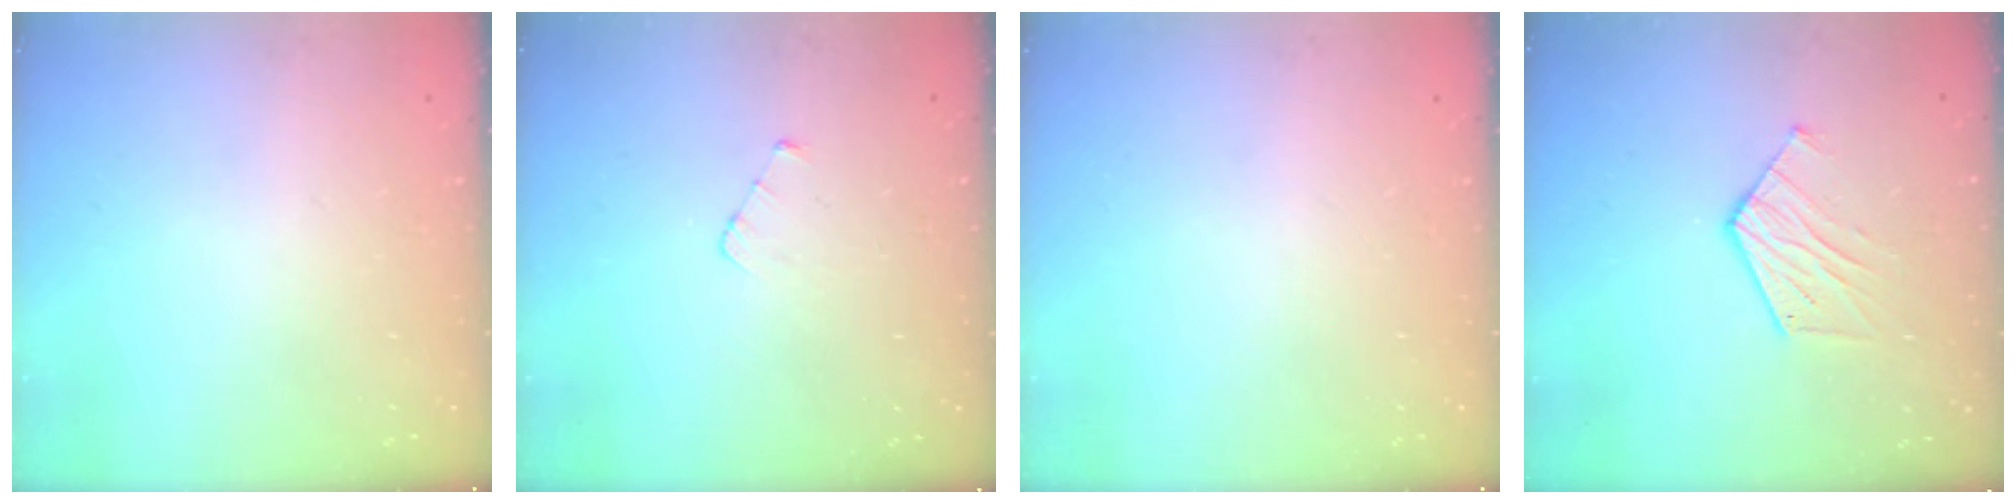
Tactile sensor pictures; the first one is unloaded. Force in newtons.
{"total": 2.4, "press": 2.4, "slide": 0.3}
{"total": 0.0}
{"total": 9.7, "press": 9.7, "slide": 0.8}